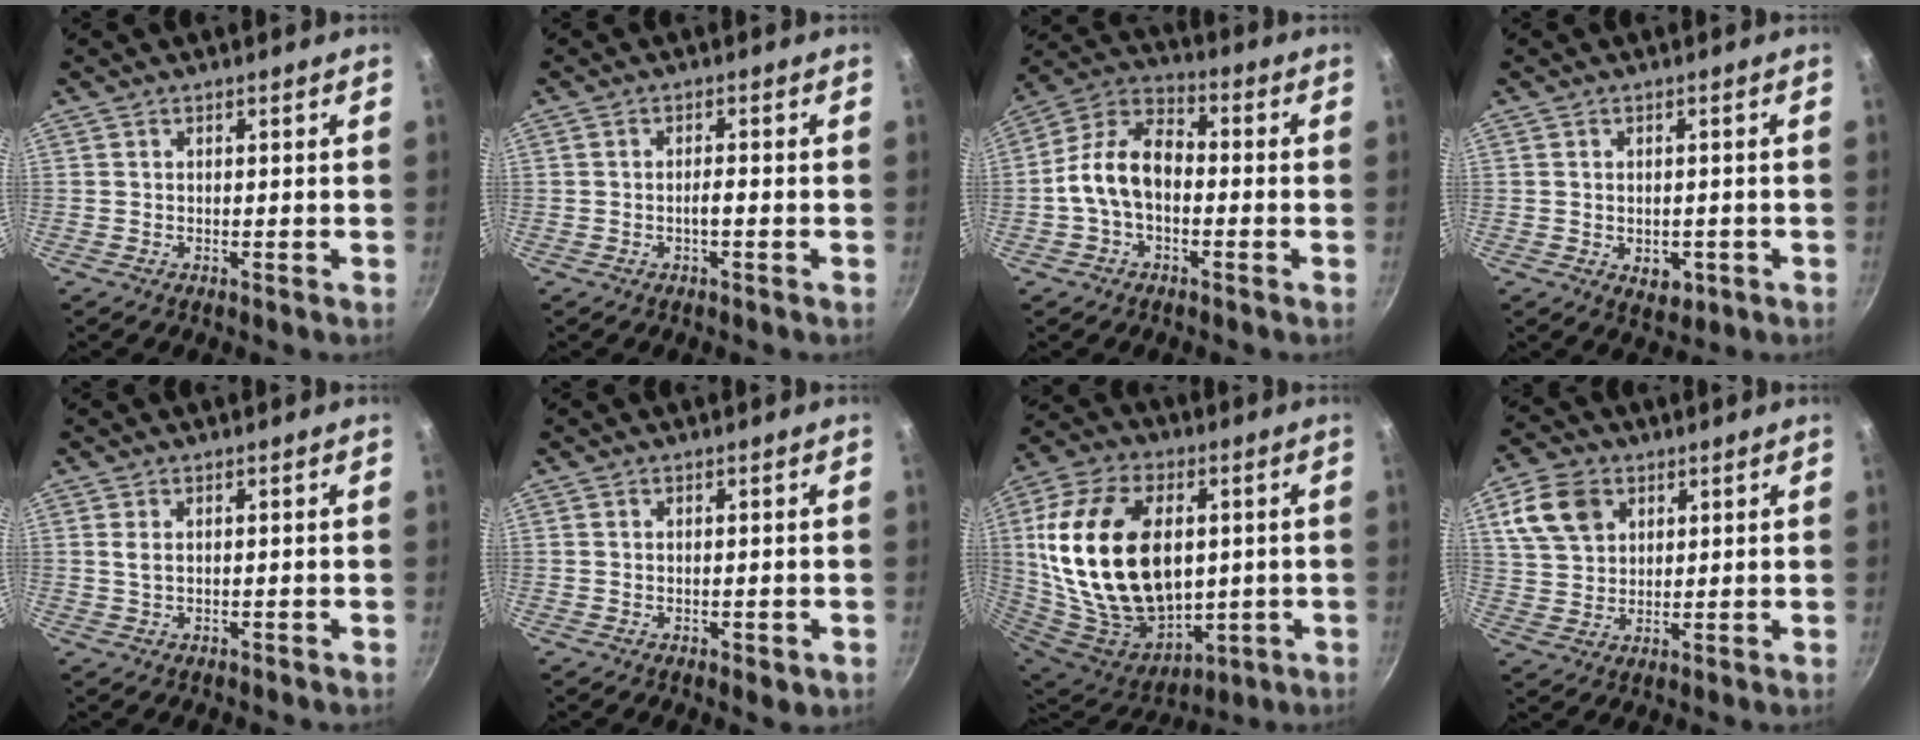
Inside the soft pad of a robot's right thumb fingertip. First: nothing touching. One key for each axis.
{"total": 1.7, "fx": -0.7, "fy": 0.4, "fz": 1.5, "tx": -0.027, "ty": 0.011, "tz": -0.012}
{"total": 11.7, "fx": -1.7, "fy": 7.5, "fz": 8.8, "tx": -0.142, "ty": 0.046, "tz": -0.051}
{"total": 4.2, "fx": -1.1, "fy": 2.9, "fz": 2.8, "tx": -0.029, "ty": 0.003, "tz": -0.007}
{"total": 1.6, "fx": 0.2, "fy": 0.8, "fz": 1.3, "tx": -0.026, "ty": 0.001, "tz": 0.006}
{"total": 2.5, "fx": -0.7, "fy": 1.1, "fz": 2.2, "tx": -0.029, "ty": -0.007, "tz": -0.008}
{"total": 30.9, "fx": 3.0, "fy": 19.7, "fz": 23.6, "tx": -0.440, "ty": -0.005, "tz": 0.070}
{"total": 10.4, "fx": 4.3, "fy": 7.6, "fz": 5.6, "tx": -0.088, "ty": 0.002, "tz": 0.083}